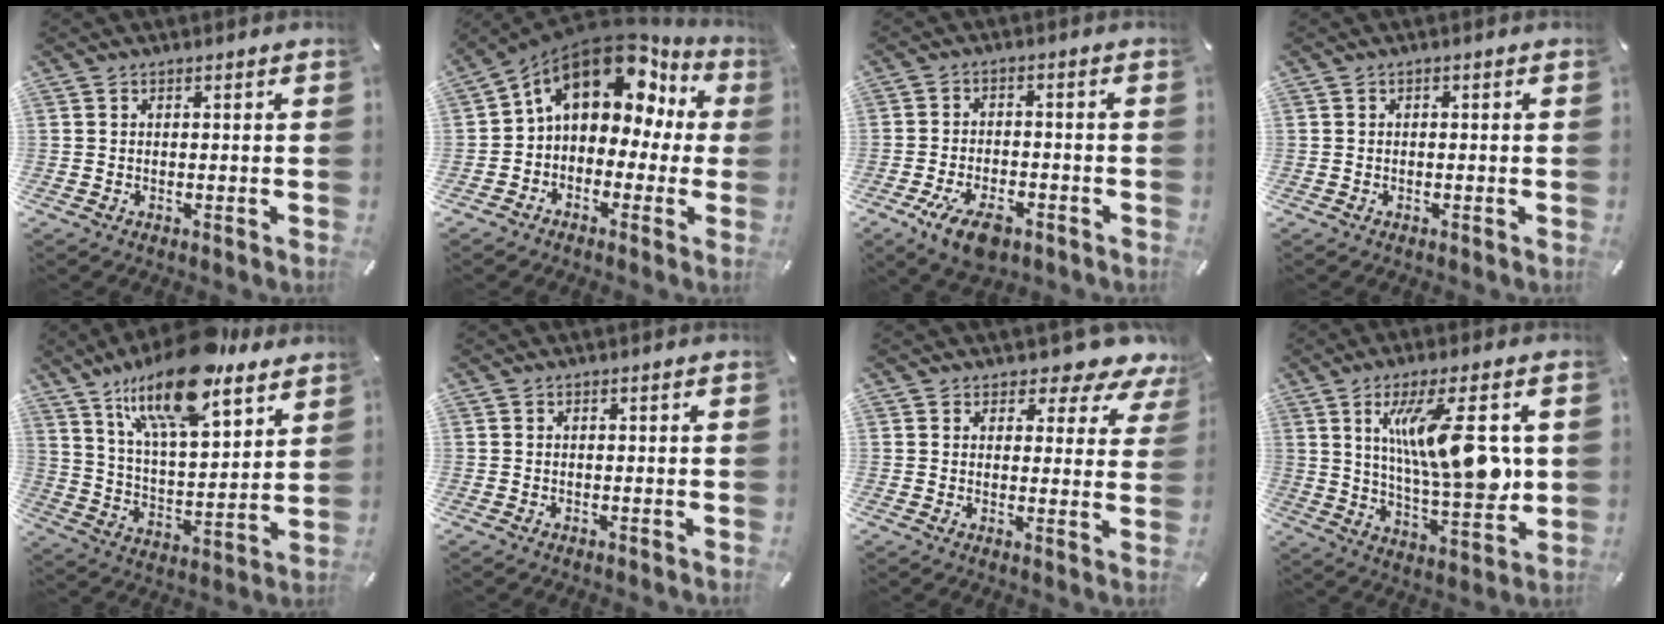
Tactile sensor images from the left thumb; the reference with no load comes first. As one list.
[{"total": 15.1, "force": [6.8, 9.9, 9.1], "torque": [-0.142, -0.036, 0.112]}, {"total": 7.8, "force": [-4.2, 4.2, 5.1], "torque": [-0.107, 0.013, -0.074]}, {"total": 0.0}, {"total": 20.7, "force": [15.0, 7.7, 12.0], "torque": [-0.215, -0.078, 0.258]}, {"total": 0.0}, {"total": 6.1, "force": [4.8, 3.2, 2.0], "torque": [-0.021, -0.042, 0.080]}, {"total": 17.7, "force": [5.0, 4.9, 16.3], "torque": [-0.285, -0.017, 0.070]}]